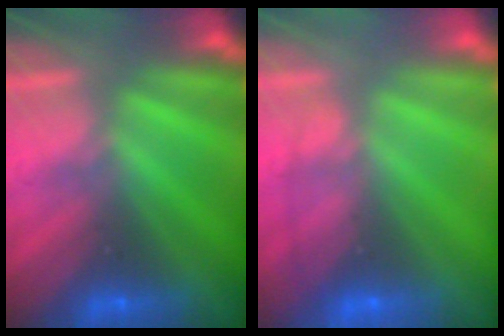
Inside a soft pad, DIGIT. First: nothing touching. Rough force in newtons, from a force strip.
{"total": 1.7}